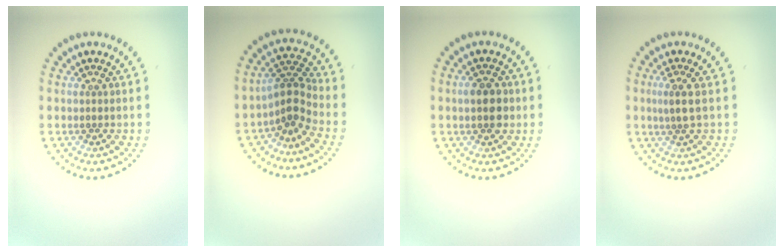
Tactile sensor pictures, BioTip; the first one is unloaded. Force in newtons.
{"total": 2.9, "press": 2.0, "slide": 2.1}
{"total": 3.2, "press": 3.2, "slide": 0.3}
{"total": 1.7, "press": 1.5, "slide": 0.9}